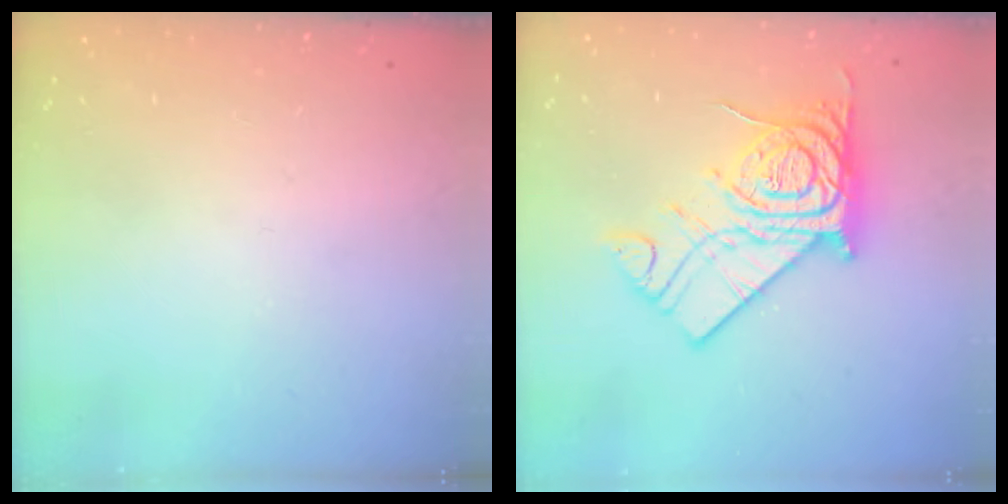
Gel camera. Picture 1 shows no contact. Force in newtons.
{"total": 16.9, "press": 16.9, "slide": 1.2}